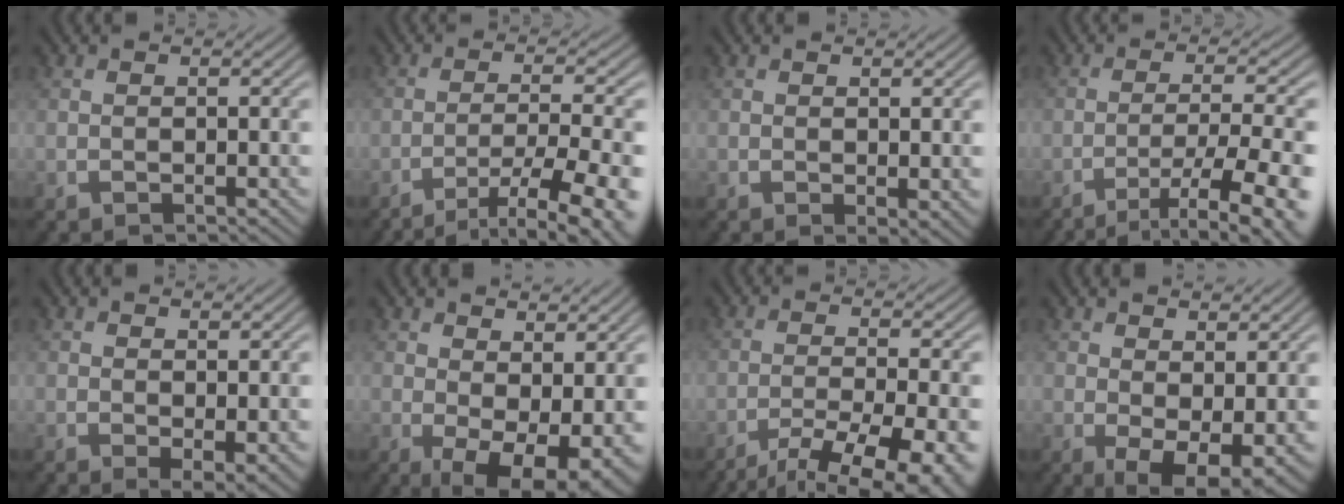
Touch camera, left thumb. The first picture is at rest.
{"total": 10.3, "force": [-6.8, 1.8, 7.5], "torque": [-0.122, -0.006, -0.093]}
{"total": 1.6, "force": [0.2, 0.7, 1.4], "torque": [-0.021, -0.006, 0.007]}
{"total": 10.8, "force": [-6.4, 2.0, 8.5], "torque": [-0.137, -0.001, -0.083]}
{"total": 2.6, "force": [0.4, 1.1, 2.3], "torque": [-0.039, -0.009, 0.011]}
{"total": 9.3, "force": [0.6, 4.8, 7.9], "torque": [-0.119, -0.019, 0.024]}
{"total": 10.2, "force": [-6.5, 2.3, 7.4], "torque": [-0.120, -0.018, -0.091]}
{"total": 6.4, "force": [0.7, 3.3, 5.5], "torque": [-0.093, -0.016, 0.021]}